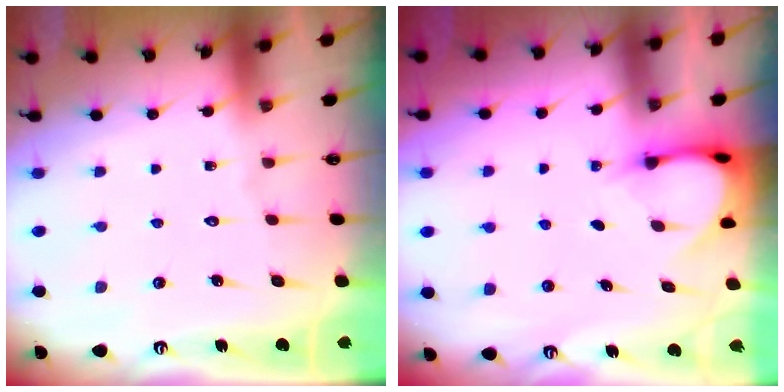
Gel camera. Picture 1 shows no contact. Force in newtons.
{"total": 3.8, "press": 3.8, "slide": 0.3}